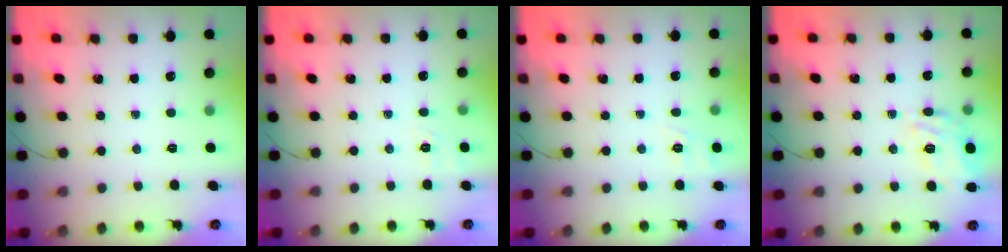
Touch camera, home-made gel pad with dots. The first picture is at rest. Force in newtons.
{"total": 1.8, "press": 0.4, "slide": 1.7}
{"total": 1.8, "press": 1.0, "slide": 1.5}
{"total": 9.3, "press": 9.1, "slide": 1.6}